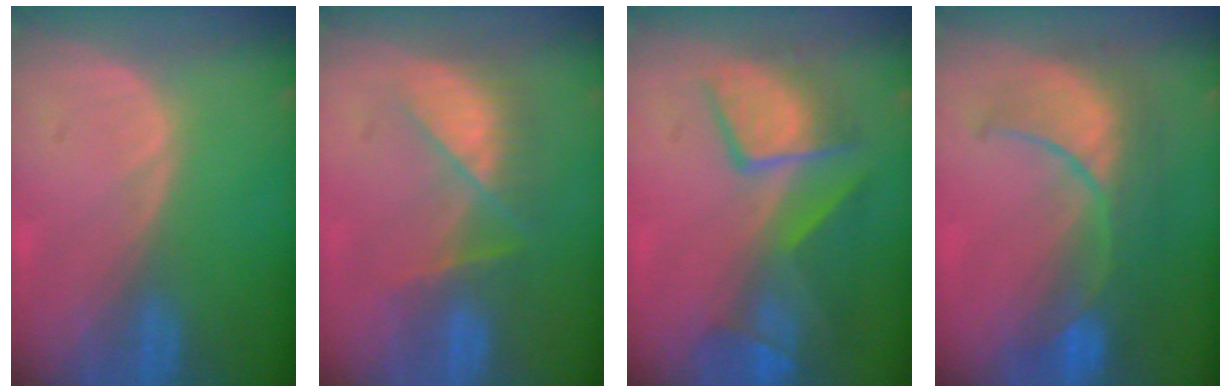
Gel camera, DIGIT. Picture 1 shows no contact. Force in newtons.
{"total": 7.3, "press": 6.9, "slide": 2.4}
{"total": 10.0, "press": 8.6, "slide": 5.1}
{"total": 9.2, "press": 9.0, "slide": 2.3}